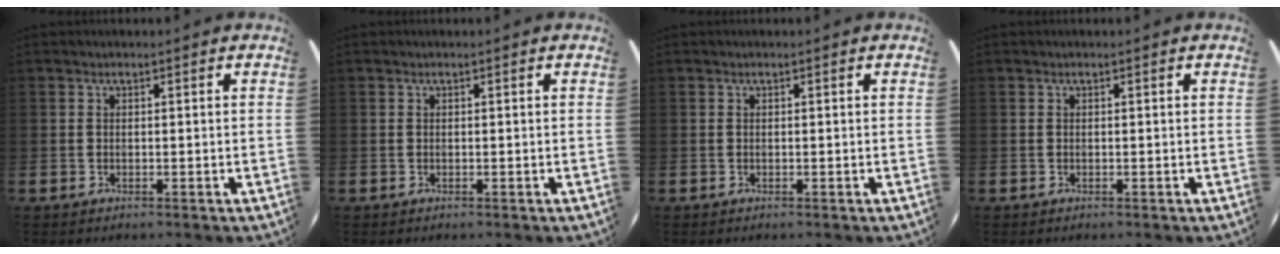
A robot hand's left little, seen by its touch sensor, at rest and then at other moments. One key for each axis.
{"total": 0.0}
{"total": 0.0}
{"total": 0.0}